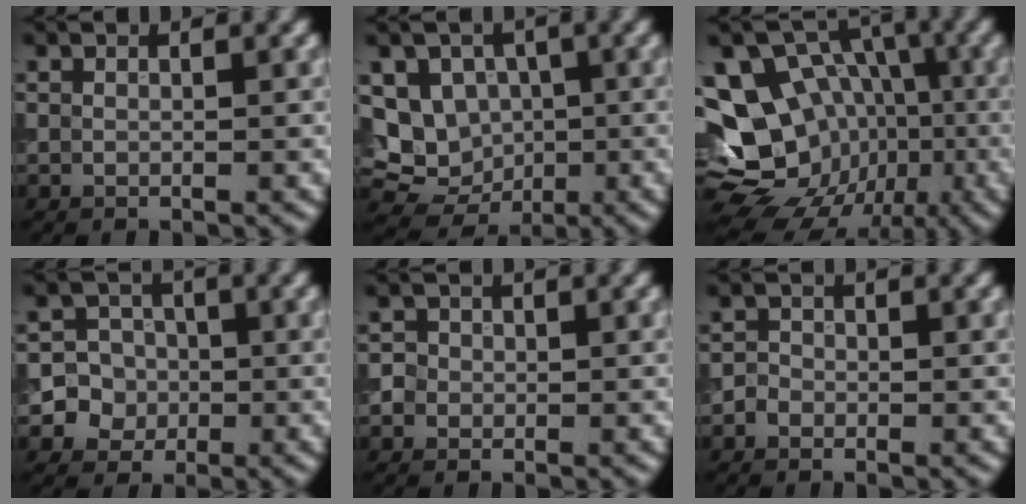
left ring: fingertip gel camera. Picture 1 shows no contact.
{"total": 6.1, "force": [0.0, 5.3, 3.1], "torque": [-0.048, -0.013, -0.001]}
{"total": 16.3, "force": [-3.9, 13.2, 8.6], "torque": [-0.156, -0.003, -0.052]}
{"total": 5.1, "force": [-1.1, 5.0, 0.8], "torque": [0.015, 0.015, -0.039]}
{"total": 1.9, "force": [0.0, 1.8, 0.6], "torque": [0.009, 0.010, -0.012]}
{"total": 1.0, "force": [-0.5, 0.9, 0.2], "torque": [0.005, 0.001, -0.015]}